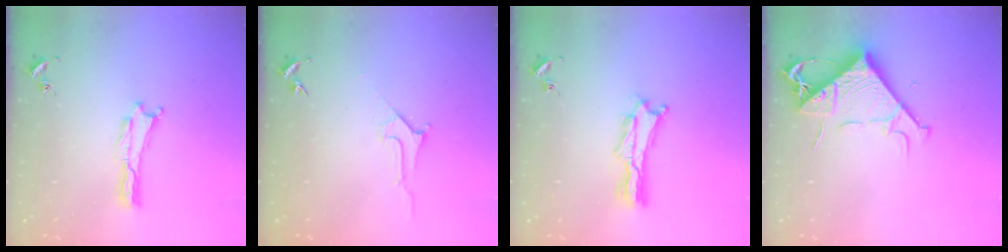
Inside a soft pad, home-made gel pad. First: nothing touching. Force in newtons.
{"total": 2.8, "press": 2.8, "slide": 0.4}
{"total": 2.1, "press": 2.1, "slide": 0.3}
{"total": 8.2, "press": 8.1, "slide": 1.1}